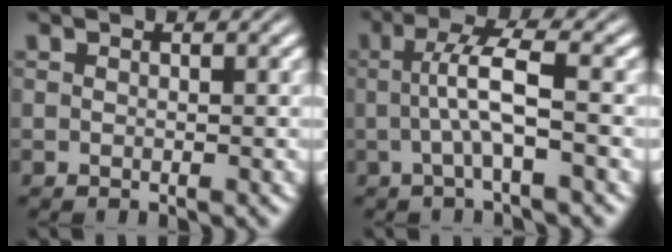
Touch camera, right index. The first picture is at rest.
{"total": 3.5, "force": [-0.1, 0.0, 3.5], "torque": [-0.066, 0.004, -0.001]}